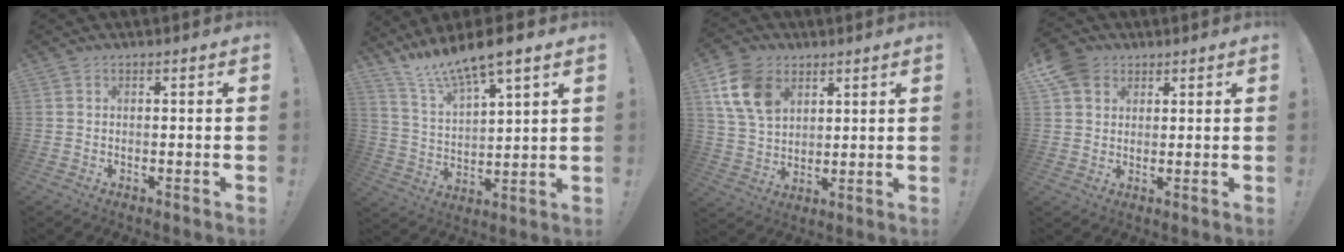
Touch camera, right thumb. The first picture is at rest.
{"total": 11.2, "force": [10.0, 0.9, 5.0], "torque": [-0.112, -0.077, 0.176]}
{"total": 14.3, "force": [6.6, 10.2, 7.5], "torque": [-0.143, -0.015, 0.134]}
{"total": 7.6, "force": [3.9, 5.9, 2.8], "torque": [-0.049, -0.014, 0.078]}